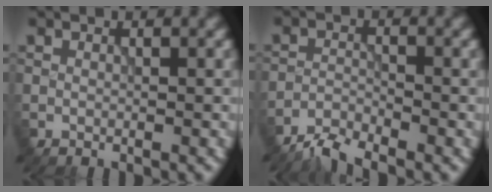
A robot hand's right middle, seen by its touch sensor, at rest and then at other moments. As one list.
[{"total": 2.9, "force": [-2.7, 0.3, 0.9], "torque": [-0.018, -0.002, -0.062]}]